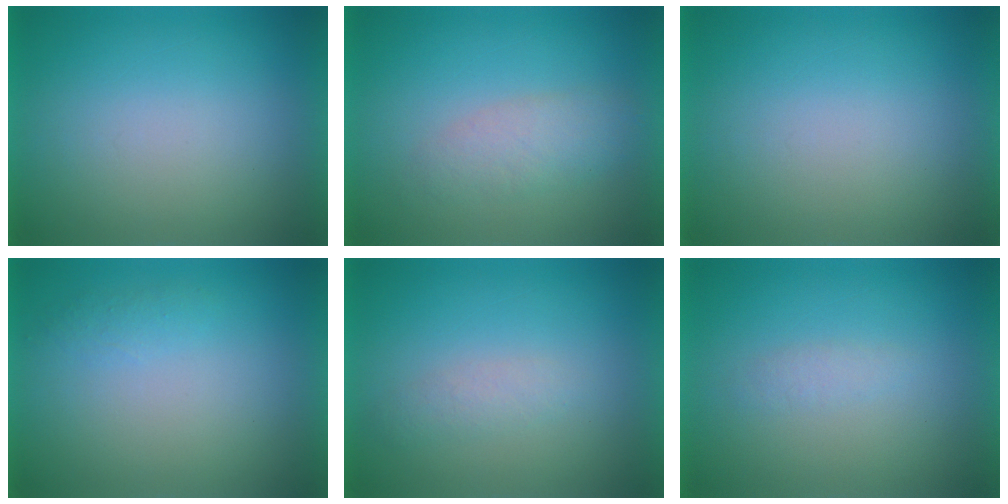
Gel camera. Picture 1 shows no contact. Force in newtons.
{"total": 2.9}
{"total": 0.0}
{"total": 2.1}
{"total": 1.9}
{"total": 1.3}